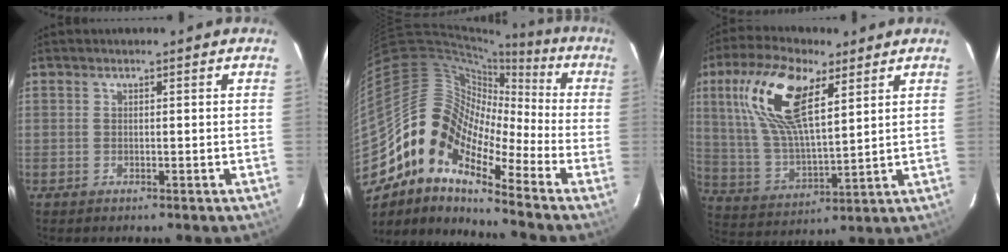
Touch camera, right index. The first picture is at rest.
{"total": 13.6, "force": [-7.8, 6.7, 8.9], "torque": [-0.139, 0.007, -0.172]}
{"total": 17.5, "force": [8.0, 6.8, 14.0], "torque": [-0.277, 0.018, 0.161]}